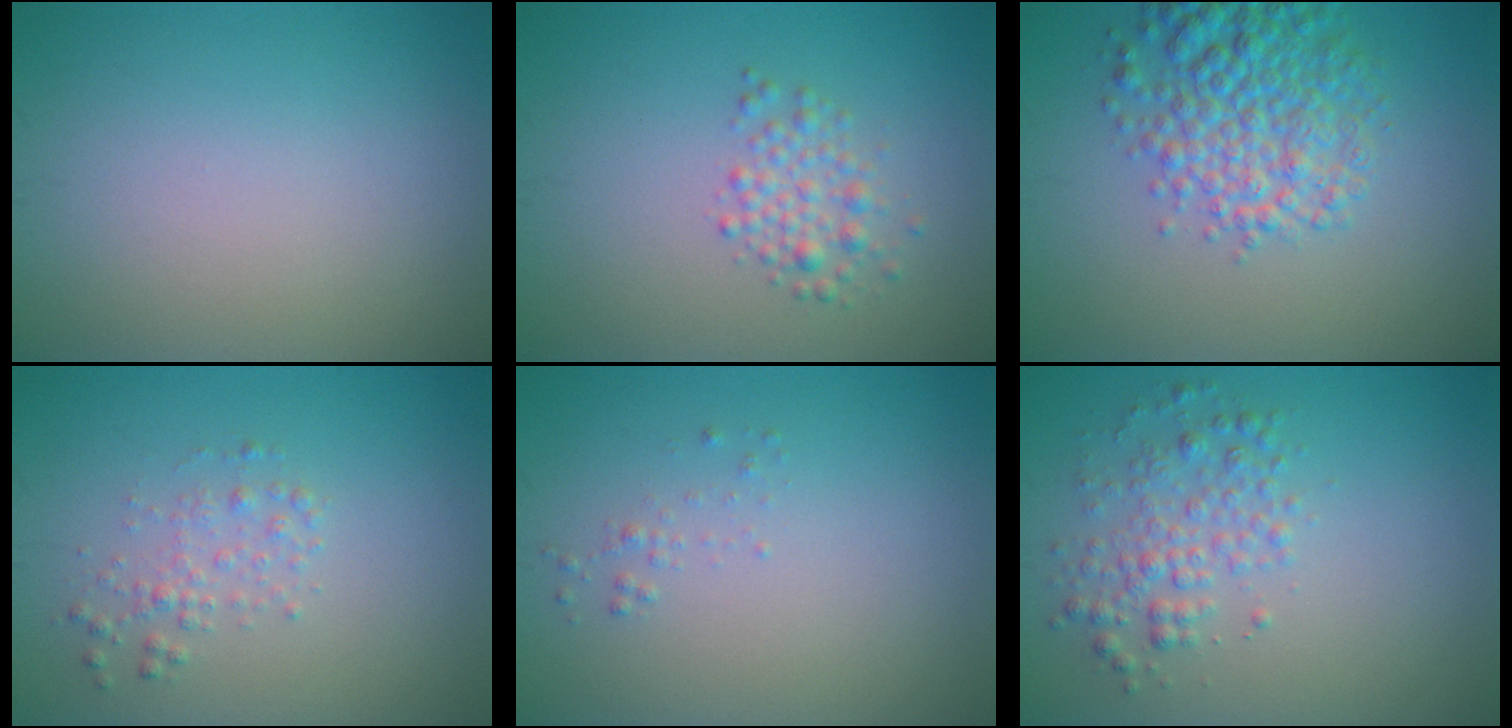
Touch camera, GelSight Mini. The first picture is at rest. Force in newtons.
{"total": 2.2, "press": 2.2, "slide": 0.1}
{"total": 5.7, "press": 5.7, "slide": 0.3}
{"total": 1.6, "press": 1.6, "slide": 0.0}
{"total": 0.6, "press": 0.6, "slide": 0.1}
{"total": 2.9, "press": 2.9, "slide": 0.0}